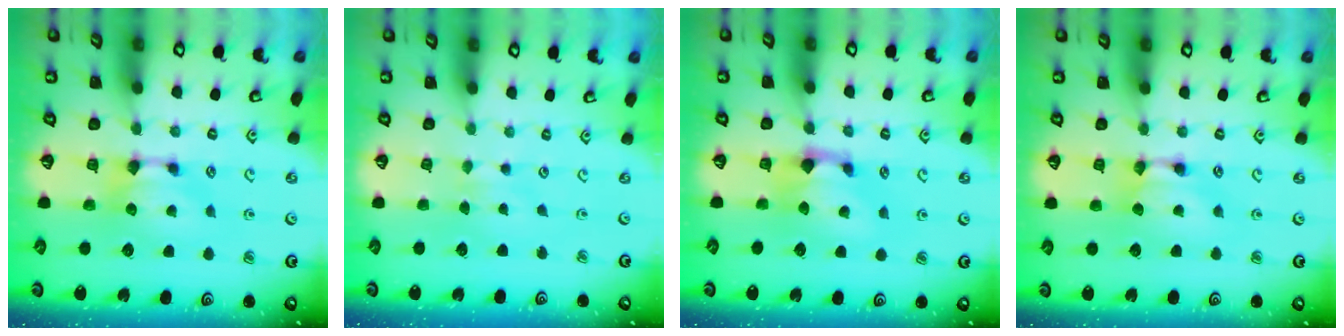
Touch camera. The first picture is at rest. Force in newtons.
{"total": 2.7, "press": 2.7, "slide": 0.5}
{"total": 1.4, "press": 0.4, "slide": 1.3}
{"total": 1.6, "press": 1.6, "slide": 0.1}